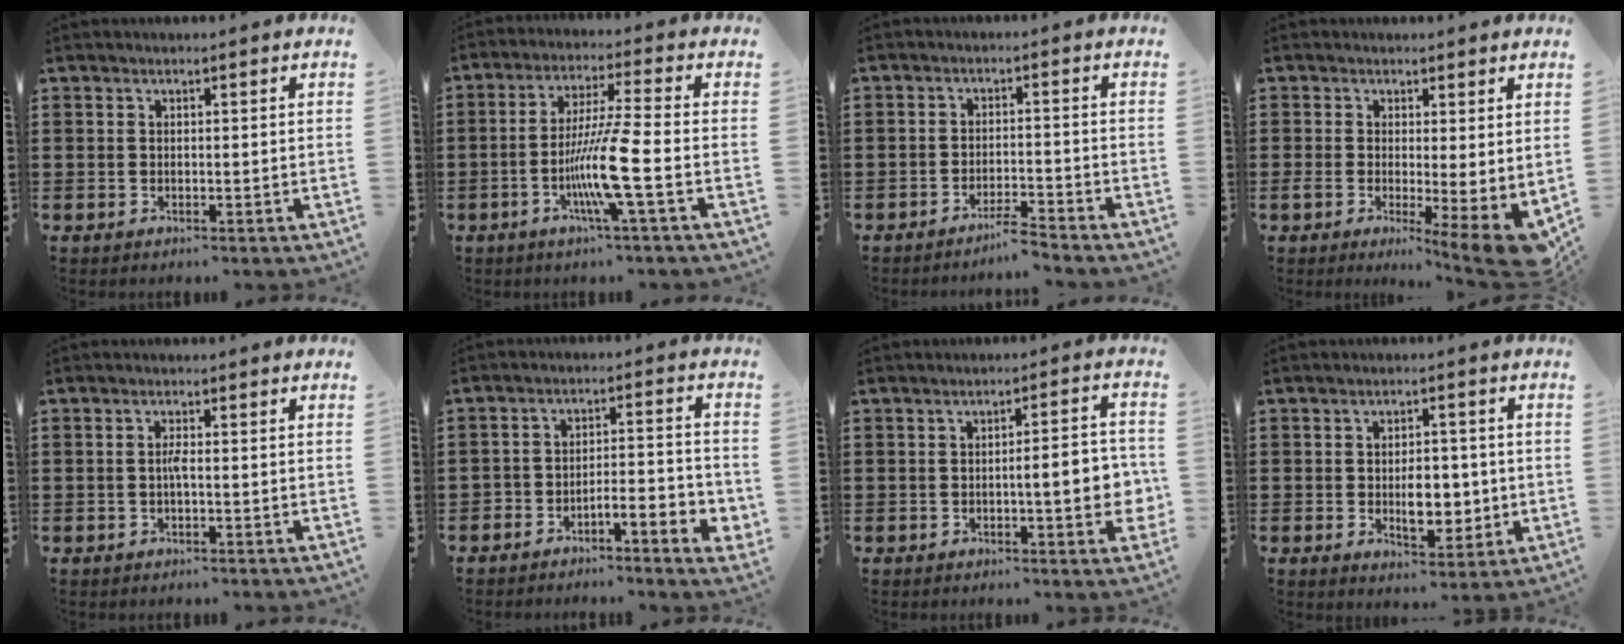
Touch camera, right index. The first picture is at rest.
{"total": 9.8, "force": [-3.3, -0.3, 9.2], "torque": [-0.182, -0.016, -0.067]}
{"total": 3.0, "force": [-2.9, -0.1, 0.7], "torque": [-0.016, 0.000, -0.060]}
{"total": 4.4, "force": [-0.9, 1.5, 4.1], "torque": [-0.062, -0.024, -0.016]}
{"total": 1.7, "force": [-0.5, 0.1, 1.6], "torque": [-0.039, -0.003, -0.012]}
{"total": 4.7, "force": [-4.2, 0.7, 2.1], "torque": [-0.036, 0.000, -0.082]}
{"total": 7.4, "force": [-1.2, 1.6, 7.1], "torque": [-0.095, -0.007, -0.025]}
{"total": 6.3, "force": [-0.9, 3.6, 5.1], "torque": [-0.071, -0.001, -0.021]}